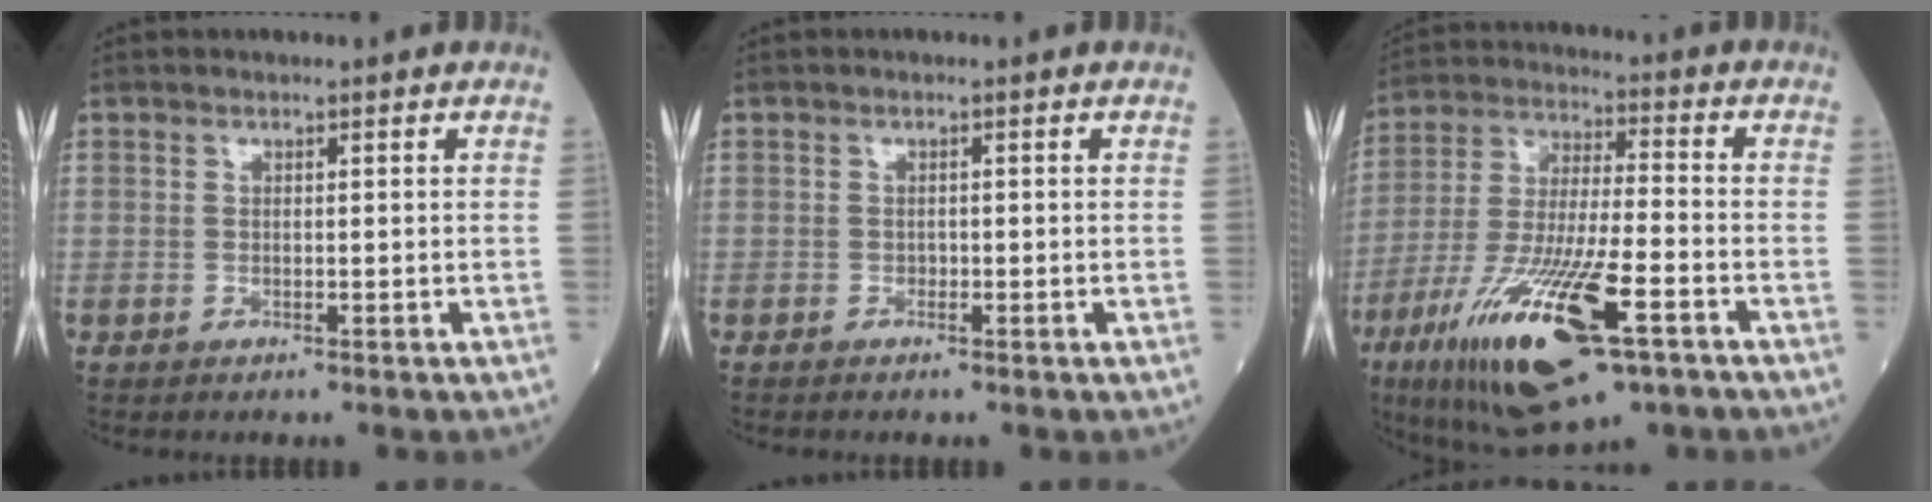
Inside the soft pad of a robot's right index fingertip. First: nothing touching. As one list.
[{"total": 0.7, "force": [-0.5, 0.4, 0.2], "torque": [-0.007, 0.000, -0.011]}, {"total": 20.3, "force": [-10.0, 4.3, 17.1], "torque": [-0.349, -0.036, -0.171]}]